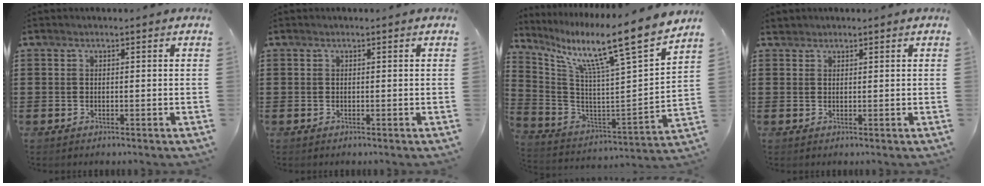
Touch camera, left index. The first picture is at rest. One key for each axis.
{"total": 0.0}
{"total": 11.9, "fx": 8.9, "fy": -0.2, "fz": 7.9, "tx": -0.157, "ty": -0.078, "tz": 0.130}
{"total": 1.0, "fx": 0.9, "fy": 0.3, "fz": 0.0, "tx": -0.003, "ty": 0.001, "tz": 0.019}